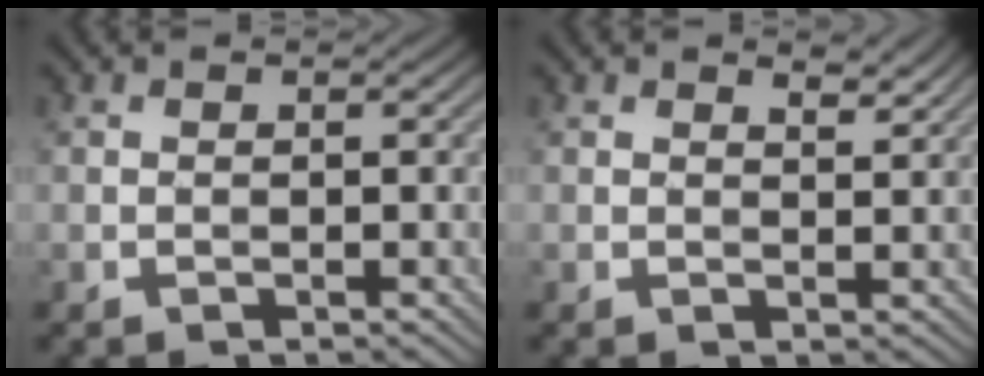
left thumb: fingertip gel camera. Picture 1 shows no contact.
{"total": 2.1, "force": [1.7, 0.5, 1.2], "torque": [-0.022, -0.006, 0.033]}